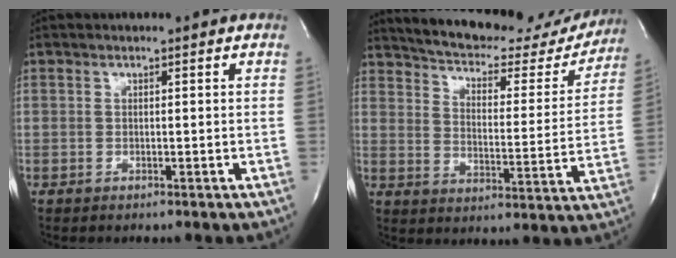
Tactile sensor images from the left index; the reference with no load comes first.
{"total": 24.0, "force": [21.5, 6.8, 8.1], "torque": [-0.132, -0.030, 0.274]}